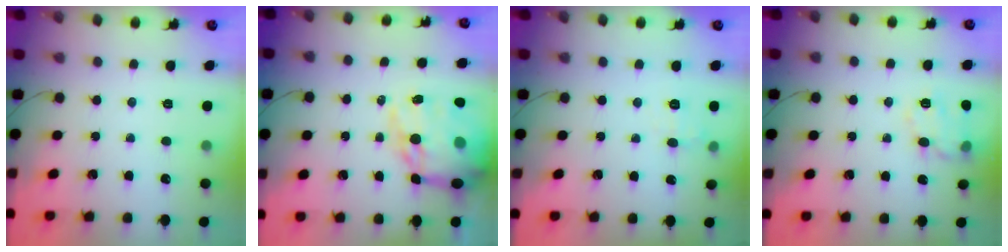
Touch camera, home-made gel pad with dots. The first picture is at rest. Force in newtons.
{"total": 21.4, "press": 20.9, "slide": 4.8}
{"total": 7.5, "press": 7.3, "slide": 1.4}
{"total": 12.2, "press": 12.2, "slide": 0.3}